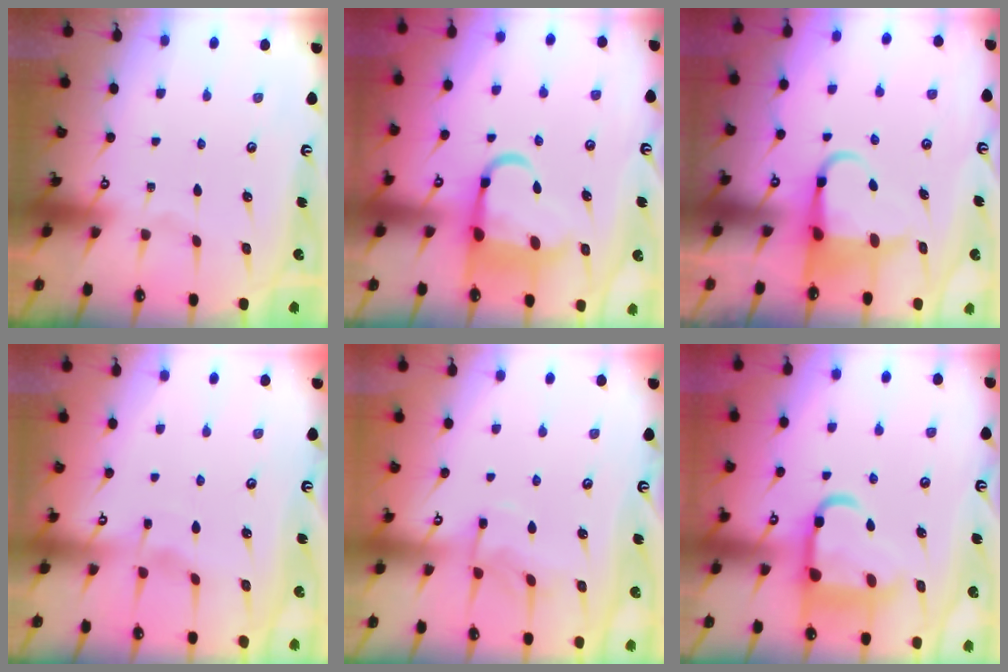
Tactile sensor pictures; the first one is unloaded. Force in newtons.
{"total": 11.0, "press": 10.8, "slide": 1.8}
{"total": 6.1, "press": 6.0, "slide": 1.1}
{"total": 2.5, "press": 2.5, "slide": 0.3}
{"total": 6.8, "press": 6.8, "slide": 0.6}
{"total": 15.0, "press": 14.9, "slide": 1.4}